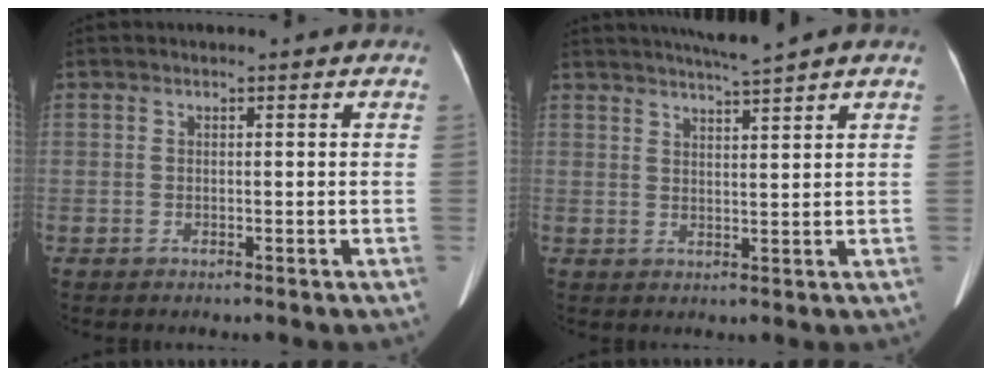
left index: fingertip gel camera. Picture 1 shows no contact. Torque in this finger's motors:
{"motor_torque": [0.59, -0.83, 0.08, 0.08]}